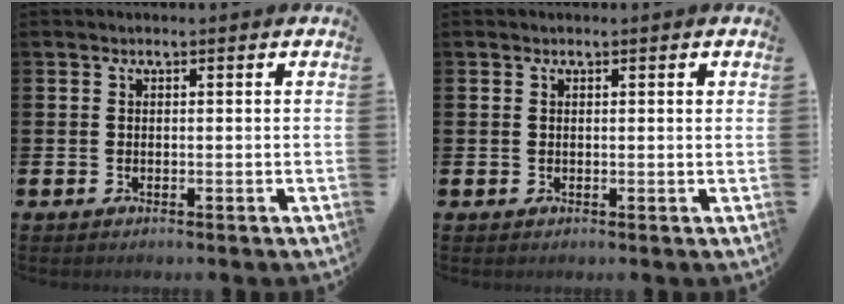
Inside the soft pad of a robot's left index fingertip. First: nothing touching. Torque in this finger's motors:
{"motor_torque": [0.04, 0.10, -0.05, -0.02]}